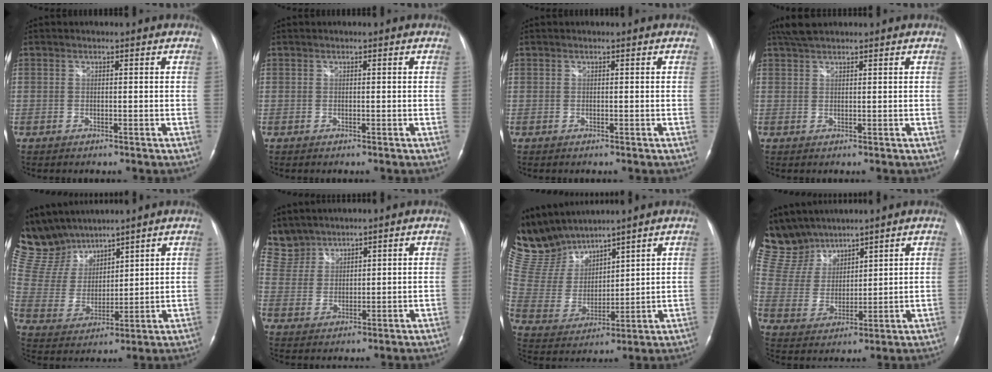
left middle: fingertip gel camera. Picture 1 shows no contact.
{"total": 0.0}
{"total": 0.0}
{"total": 3.6, "force": [3.2, 0.7, 1.7], "torque": [-0.040, 0.019, 0.062]}
{"total": 11.9, "force": [10.9, 3.9, 2.6], "torque": [-0.076, 0.022, 0.226]}
{"total": 6.6, "force": [6.0, 2.6, -0.2], "torque": [-0.003, 0.011, 0.135]}
{"total": 12.0, "force": [11.6, 2.5, 2.1], "torque": [-0.070, 0.012, 0.252]}
{"total": 11.8, "force": [10.6, 4.7, 1.9], "torque": [-0.057, 0.020, 0.224]}